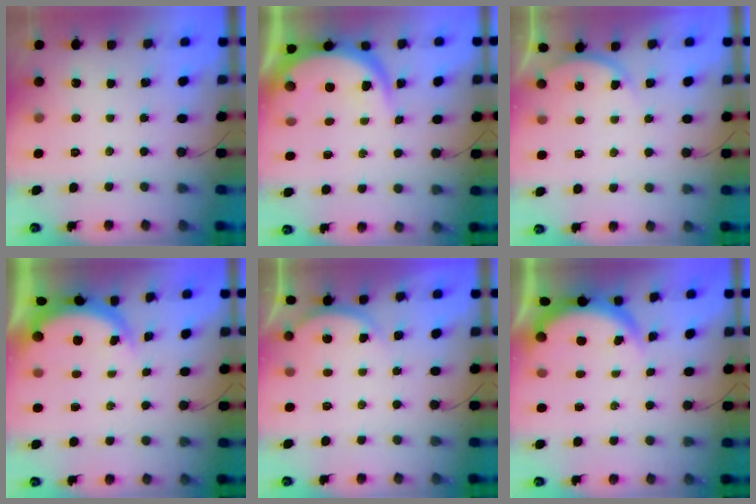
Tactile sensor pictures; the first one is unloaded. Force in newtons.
{"total": 9.2, "press": 9.1, "slide": 1.2}
{"total": 3.4, "press": 3.4, "slide": 0.5}
{"total": 5.1, "press": 4.9, "slide": 1.3}
{"total": 3.2, "press": 3.2, "slide": 0.6}
{"total": 3.9, "press": 3.9, "slide": 0.2}